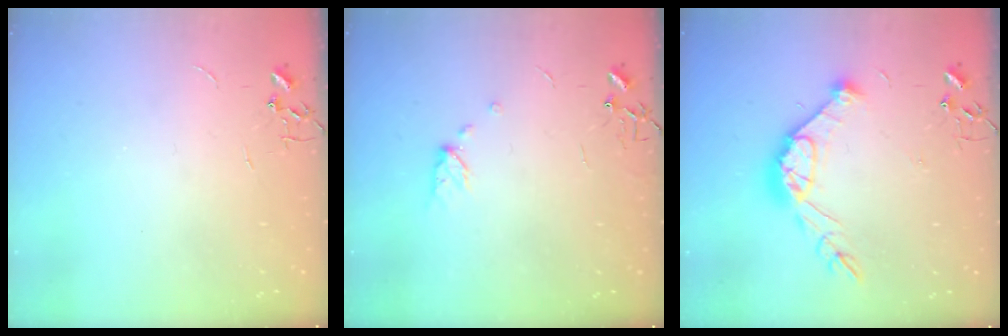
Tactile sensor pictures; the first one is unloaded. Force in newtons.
{"total": 5.9, "press": 5.9, "slide": 0.7}
{"total": 14.4, "press": 14.4, "slide": 0.8}